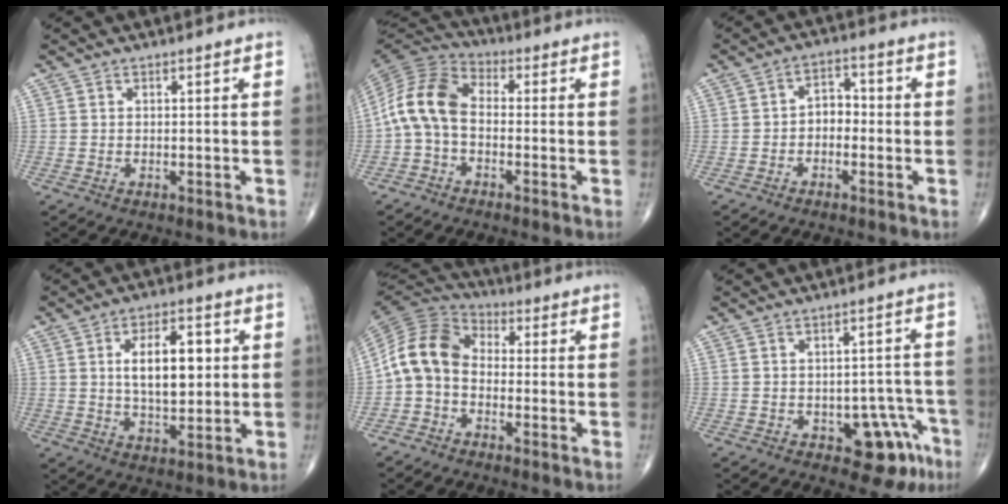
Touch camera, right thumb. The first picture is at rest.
{"total": 10.4, "force": [-1.3, 6.7, 7.9], "torque": [-0.153, 0.030, -0.043]}
{"total": 4.3, "force": [-1.1, 3.1, 2.9], "torque": [-0.025, 0.022, -0.031]}
{"total": 11.4, "force": [1.9, 5.6, 9.8], "torque": [-0.135, -0.005, 0.032]}
{"total": 10.0, "force": [-1.6, 7.4, 6.5], "torque": [-0.119, 0.040, -0.051]}
{"total": 8.8, "force": [-4.4, 5.0, 5.8], "torque": [-0.033, 0.034, -0.049]}